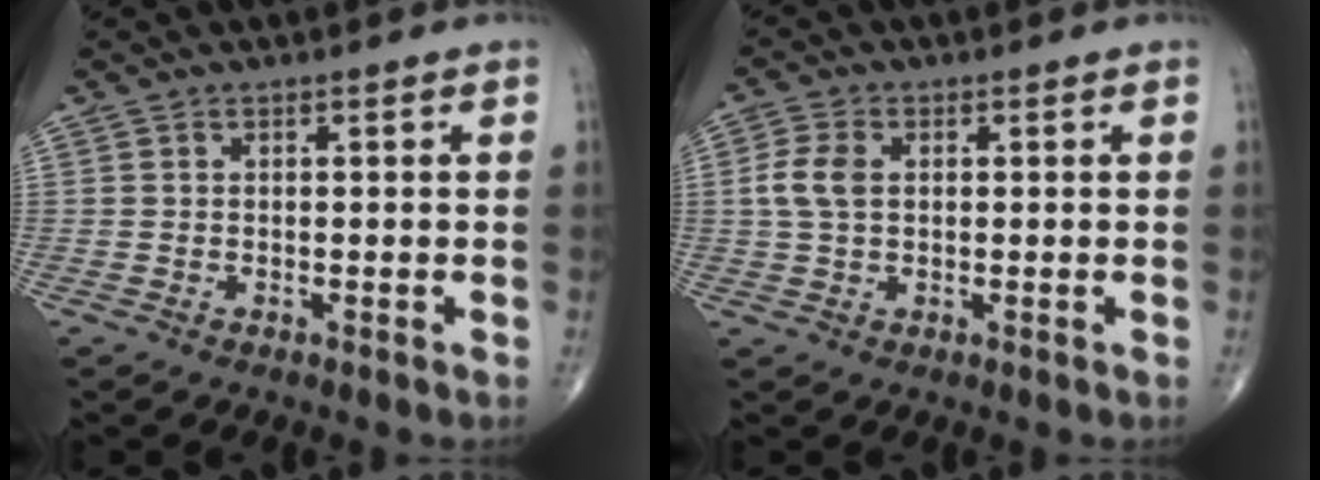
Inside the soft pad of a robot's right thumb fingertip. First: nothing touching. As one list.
[{"total": 5.0, "force": [0.6, 3.2, 3.8], "torque": [-0.088, 0.006, 0.008]}]